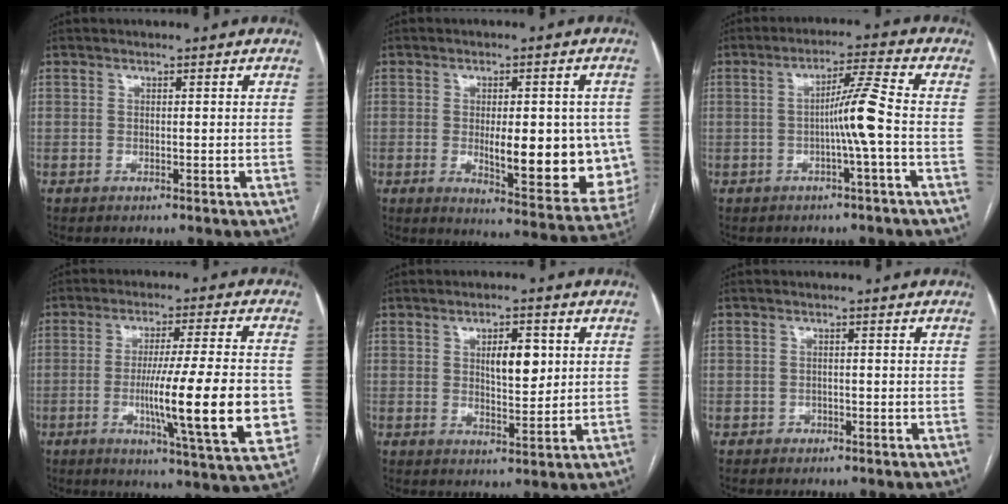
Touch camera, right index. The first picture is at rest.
{"total": 15.9, "force": [-1.6, 5.0, 15.1], "torque": [-0.154, -0.003, 0.001]}
{"total": 6.1, "force": [-1.2, -1.1, 5.9], "torque": [-0.100, 0.010, -0.022]}
{"total": 17.3, "force": [-2.9, 0.6, 17.0], "torque": [-0.236, -0.015, -0.042]}
{"total": 6.0, "force": [1.6, 2.2, 5.3], "torque": [-0.084, 0.002, 0.029]}
{"total": 1.5, "force": [-0.8, 1.3, 0.0], "torque": [0.003, 0.006, -0.015]}